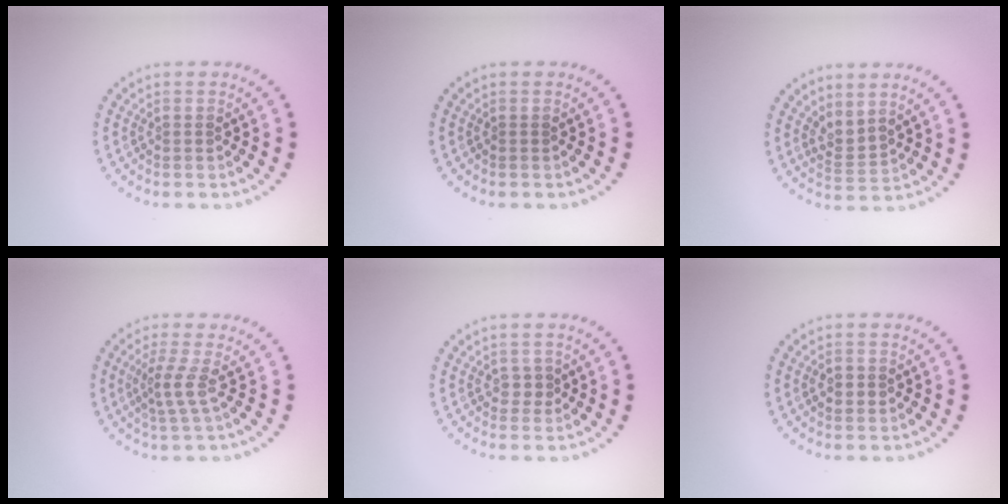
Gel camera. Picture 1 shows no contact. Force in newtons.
{"total": 0.0}
{"total": 2.1, "press": 1.4, "slide": 1.6}
{"total": 2.2, "press": 1.5, "slide": 1.6}
{"total": 1.0, "press": 0.9, "slide": 0.5}
{"total": 0.8, "press": 0.8, "slide": 0.1}